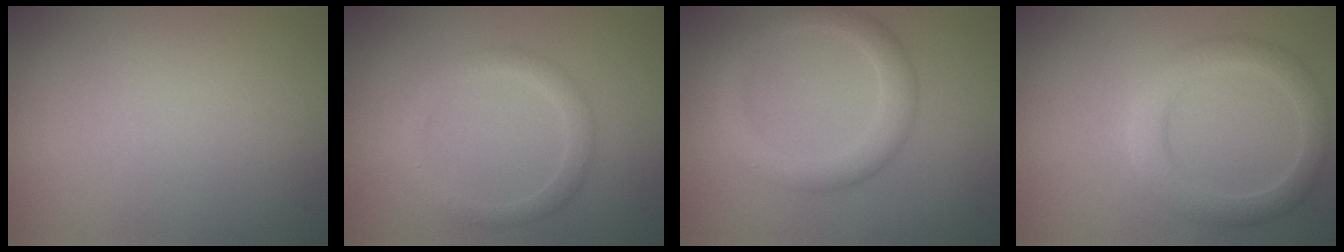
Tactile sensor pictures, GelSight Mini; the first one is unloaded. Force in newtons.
{"total": 2.0, "press": 2.0, "slide": 0.1}
{"total": 3.3, "press": 3.3, "slide": 0.1}
{"total": 3.3, "press": 3.3, "slide": 0.1}